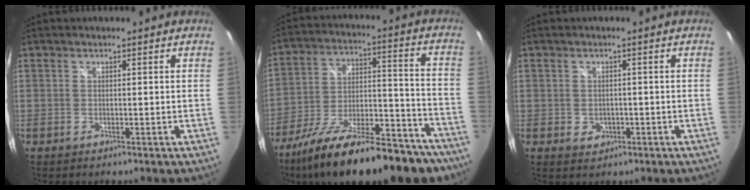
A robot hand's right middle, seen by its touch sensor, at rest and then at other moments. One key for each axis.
{"total": 29.8, "fx": -23.0, "fy": 9.7, "fz": 16.4, "tx": -0.265, "ty": -0.015, "tz": -0.328}
{"total": 2.8, "fx": -0.7, "fy": 2.5, "fz": 1.1, "tx": -0.021, "ty": -0.002, "tz": -0.005}